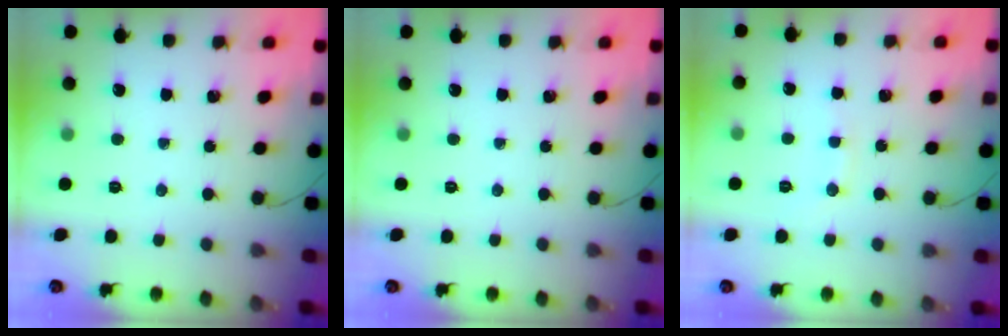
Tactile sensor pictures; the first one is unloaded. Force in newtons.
{"total": 0.0}
{"total": 5.8, "press": 5.7, "slide": 1.2}